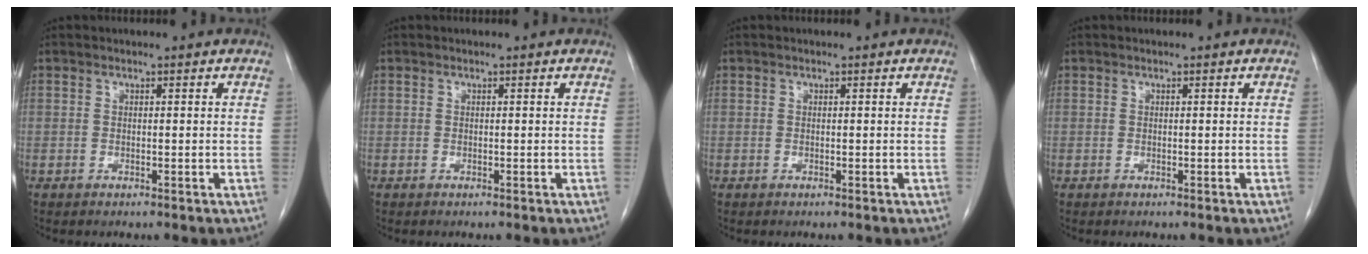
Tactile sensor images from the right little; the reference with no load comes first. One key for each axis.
{"total": 0.0}
{"total": 0.0}
{"total": 0.0}